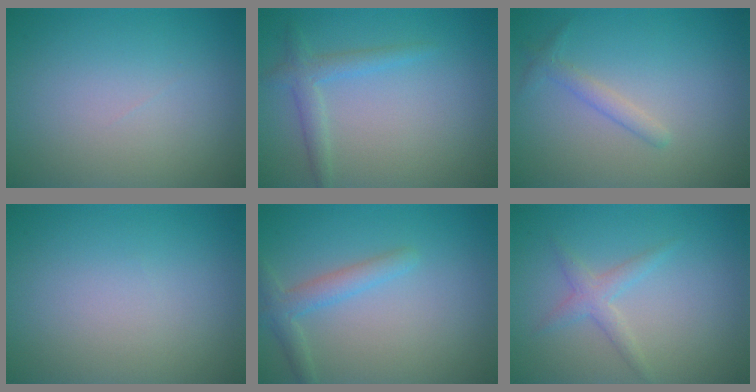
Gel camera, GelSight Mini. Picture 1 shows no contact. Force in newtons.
{"total": 2.1, "press": 2.1, "slide": 0.1}
{"total": 1.4, "press": 1.4, "slide": 0.0}
{"total": 0.0}
{"total": 2.3, "press": 2.3, "slide": 0.1}
{"total": 1.9, "press": 1.9, "slide": 0.0}